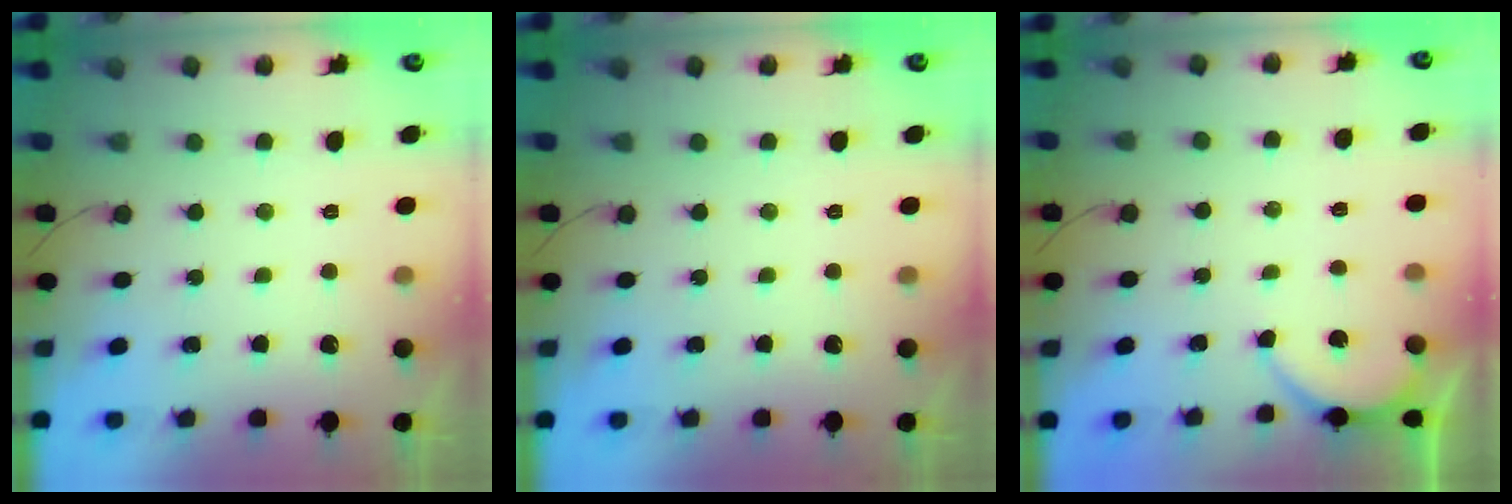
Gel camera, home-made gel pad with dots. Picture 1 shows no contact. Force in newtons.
{"total": 0.0}
{"total": 2.8, "press": 2.8, "slide": 0.3}